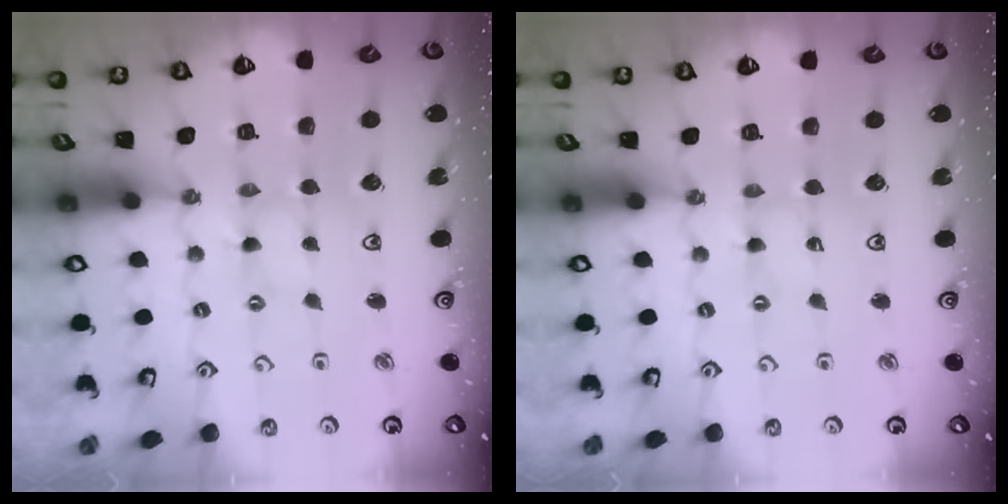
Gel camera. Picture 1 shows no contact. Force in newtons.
{"total": 0.0}